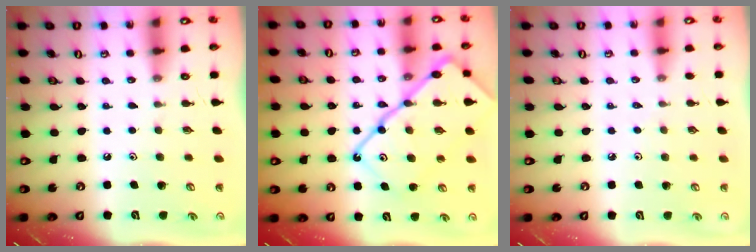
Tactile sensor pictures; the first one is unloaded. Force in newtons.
{"total": 21.4, "press": 21.3, "slide": 2.3}
{"total": 1.1, "press": 1.0, "slide": 0.4}